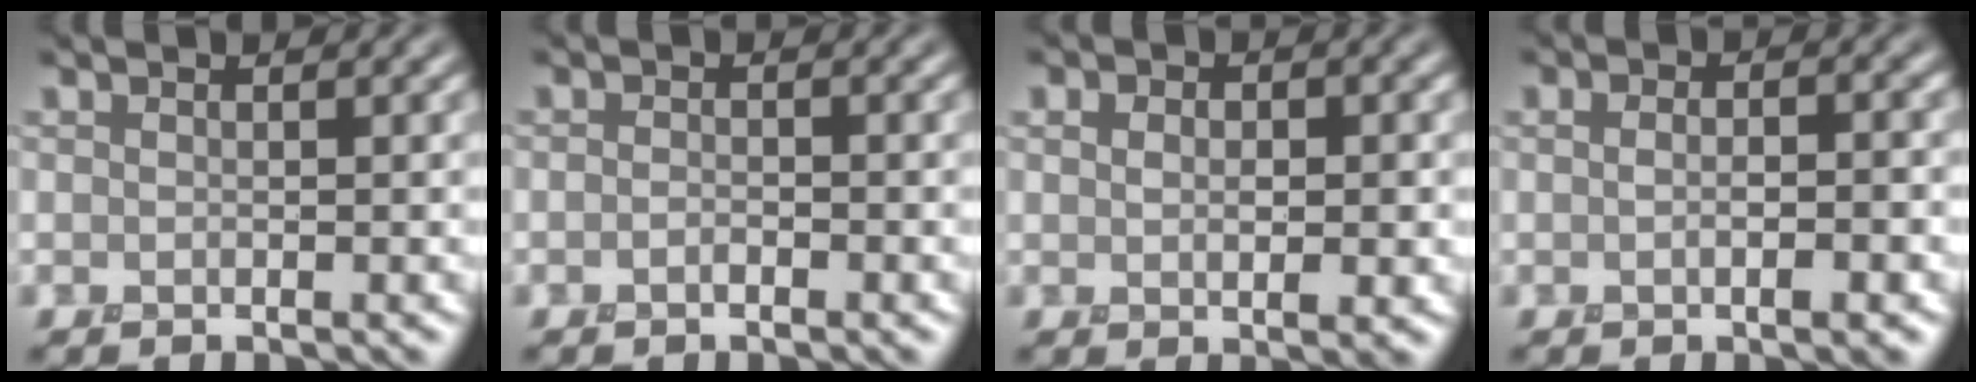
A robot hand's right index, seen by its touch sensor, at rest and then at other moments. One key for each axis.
{"total": 0.8, "fx": -0.5, "fy": 0.4, "fz": 0.5, "tx": -0.012, "ty": 0.002, "tz": -0.011}
{"total": 3.2, "fx": 0.4, "fy": 2.0, "fz": 2.4, "tx": -0.029, "ty": 0.003, "tz": 0.001}
{"total": 3.8, "fx": -0.2, "fy": 2.0, "fz": 3.3, "tx": -0.020, "ty": 0.006, "tz": -0.010}